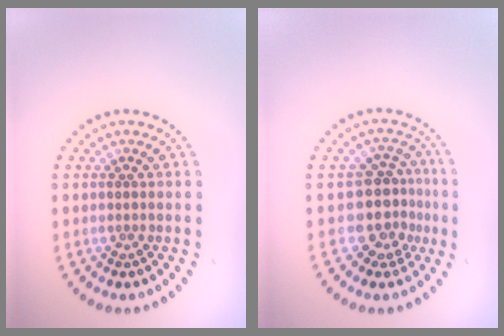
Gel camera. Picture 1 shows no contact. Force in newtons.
{"total": 3.9, "press": 3.1, "slide": 2.3}